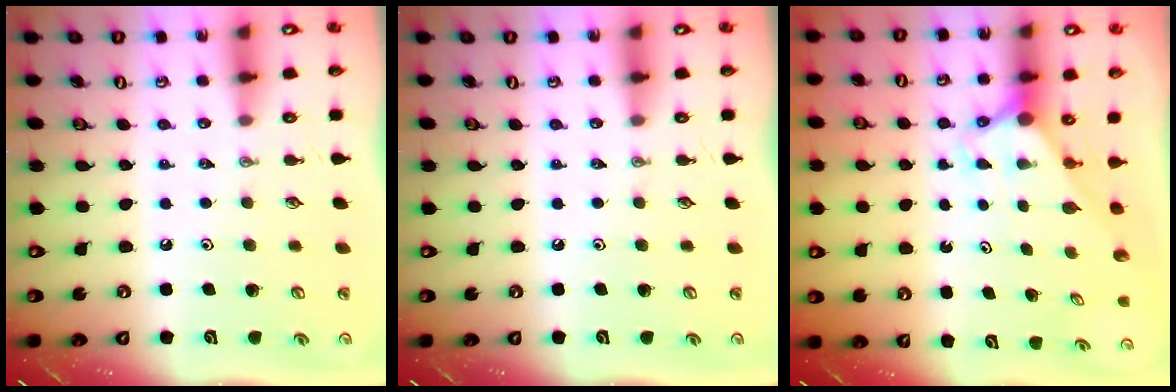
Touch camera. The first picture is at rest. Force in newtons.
{"total": 0.0}
{"total": 2.7, "press": 2.7, "slide": 0.0}